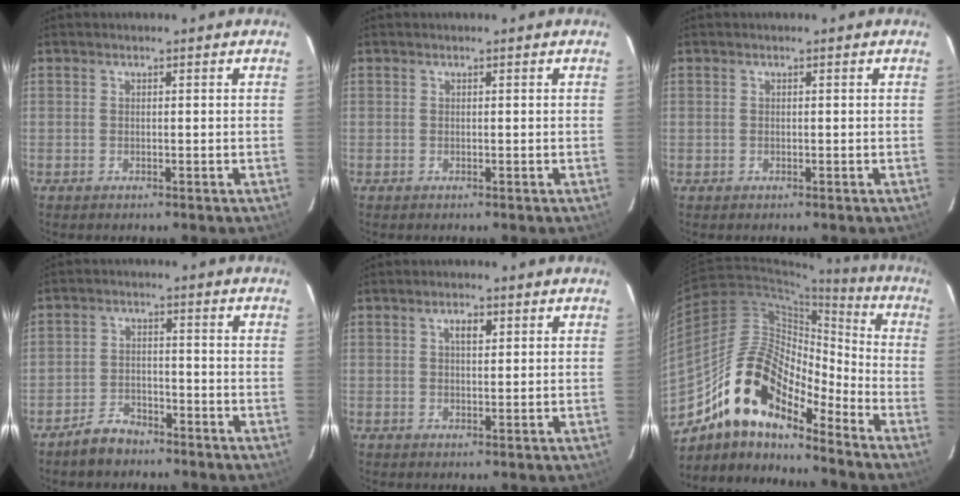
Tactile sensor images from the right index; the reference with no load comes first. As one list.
[{"total": 0.0}, {"total": 0.0}, {"total": 5.4, "force": [-4.4, 2.7, 1.6], "torque": [-0.051, 0.012, -0.072]}, {"total": 2.5, "force": [1.0, 1.2, 2.0], "torque": [-0.033, 0.008, 0.016]}, {"total": 16.8, "force": [-12.6, 6.2, 9.4], "torque": [-0.161, 0.010, -0.247]}]